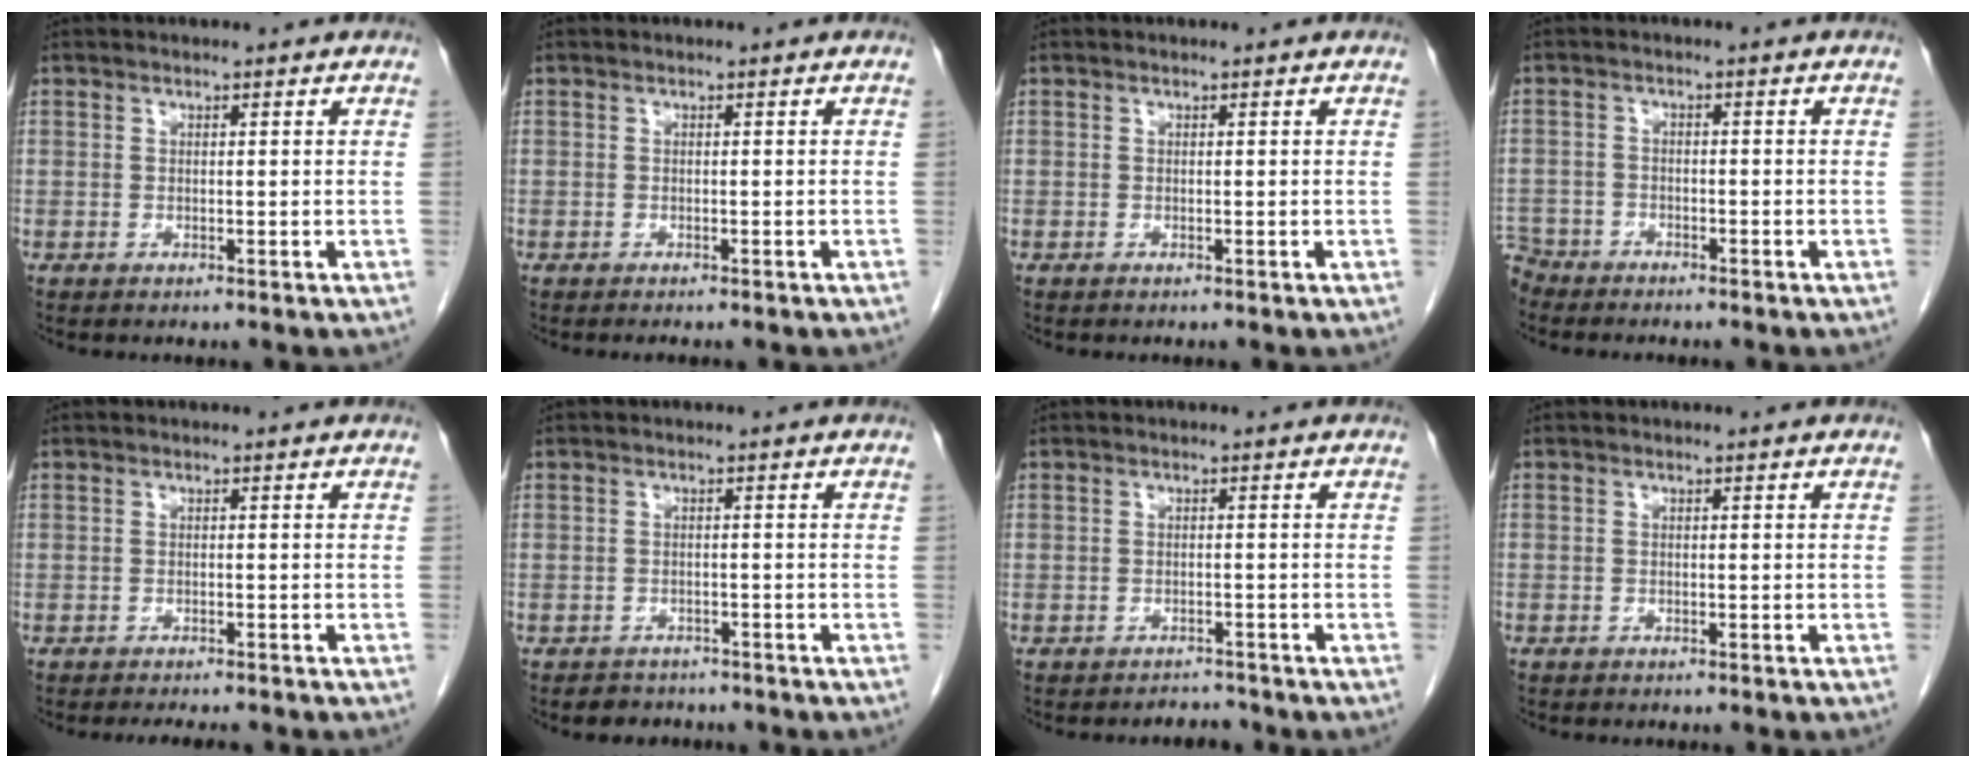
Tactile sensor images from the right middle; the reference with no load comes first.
{"total": 2.2, "force": [-1.9, 0.5, 1.0], "torque": [-0.016, -0.005, -0.019]}
{"total": 0.0}
{"total": 4.8, "force": [-4.5, 1.9, -0.1], "torque": [0.002, -0.004, -0.086]}
{"total": 3.9, "force": [-3.5, 0.7, 1.6], "torque": [-0.019, -0.006, -0.046]}
{"total": 3.1, "force": [-2.6, 1.6, 0.1], "torque": [-0.011, 0.004, -0.036]}
{"total": 1.6, "force": [-1.5, 0.4, -0.5], "torque": [0.005, -0.005, -0.020]}
{"total": 0.5, "force": [-0.4, 0.3, 0.1], "torque": [-0.008, 0.003, -0.009]}